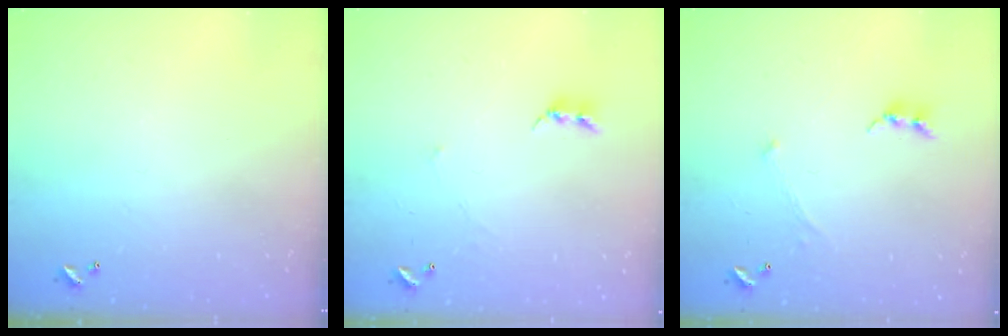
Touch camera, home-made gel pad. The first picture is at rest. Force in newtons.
{"total": 2.4, "press": 2.4, "slide": 0.4}
{"total": 0.6, "press": 0.6, "slide": 0.3}